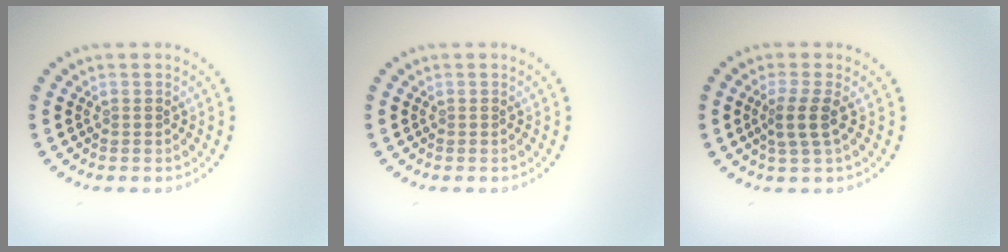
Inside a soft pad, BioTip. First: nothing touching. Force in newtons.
{"total": 0.0}
{"total": 2.5, "press": 2.0, "slide": 1.5}